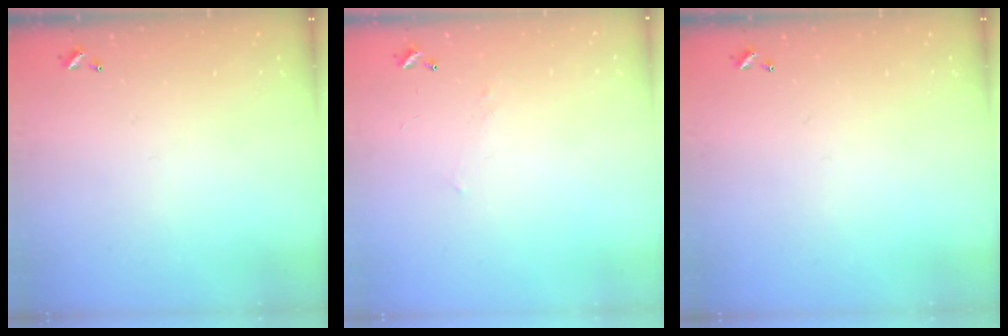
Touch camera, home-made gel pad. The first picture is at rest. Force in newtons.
{"total": 2.9, "press": 2.8, "slide": 0.4}
{"total": 0.0}